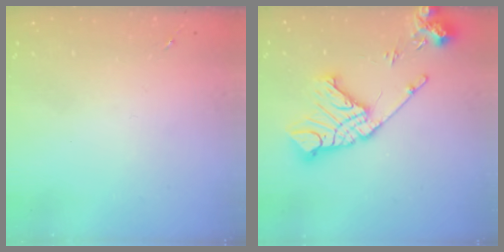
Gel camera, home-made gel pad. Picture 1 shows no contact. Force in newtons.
{"total": 19.0, "press": 18.8, "slide": 2.3}